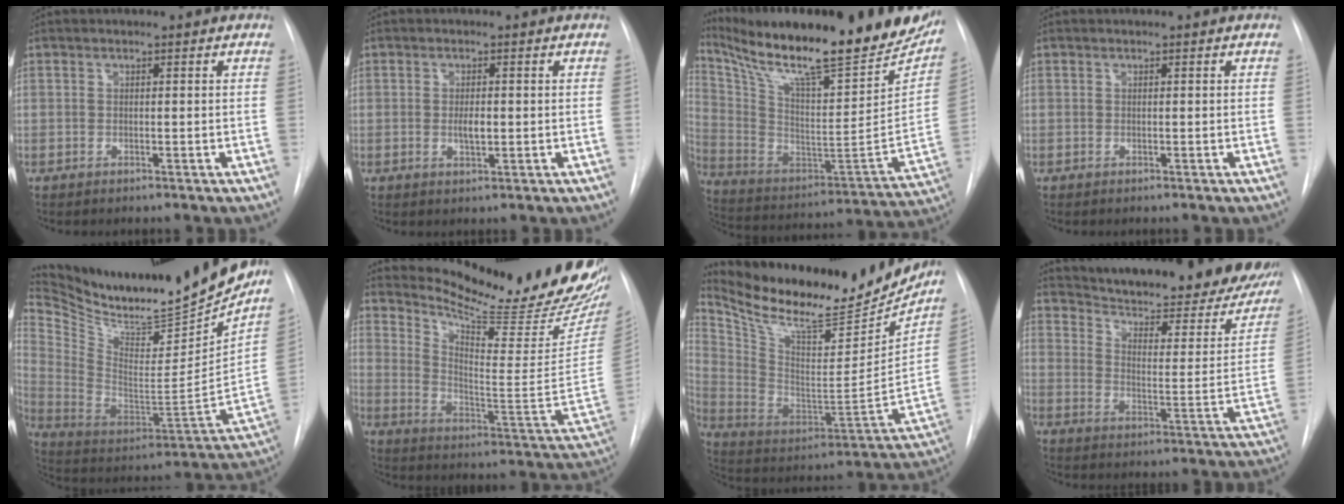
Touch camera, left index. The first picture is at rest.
{"total": 2.1, "force": [-0.4, 0.8, 1.9], "torque": [-0.038, -0.007, -0.006]}
{"total": 31.2, "force": [24.8, 5.5, 18.2], "torque": [-0.314, -0.048, 0.363]}
{"total": 0.0}
{"total": 29.7, "force": [26.6, 4.7, 12.3], "torque": [-0.228, -0.085, 0.404]}
{"total": 25.5, "force": [22.6, 2.2, 11.6], "torque": [-0.188, -0.112, 0.307]}
{"total": 26.3, "force": [23.2, 5.9, 10.8], "torque": [-0.200, -0.051, 0.354]}
{"total": 29.6, "force": [25.5, 6.6, 13.5], "torque": [-0.211, -0.067, 0.319]}